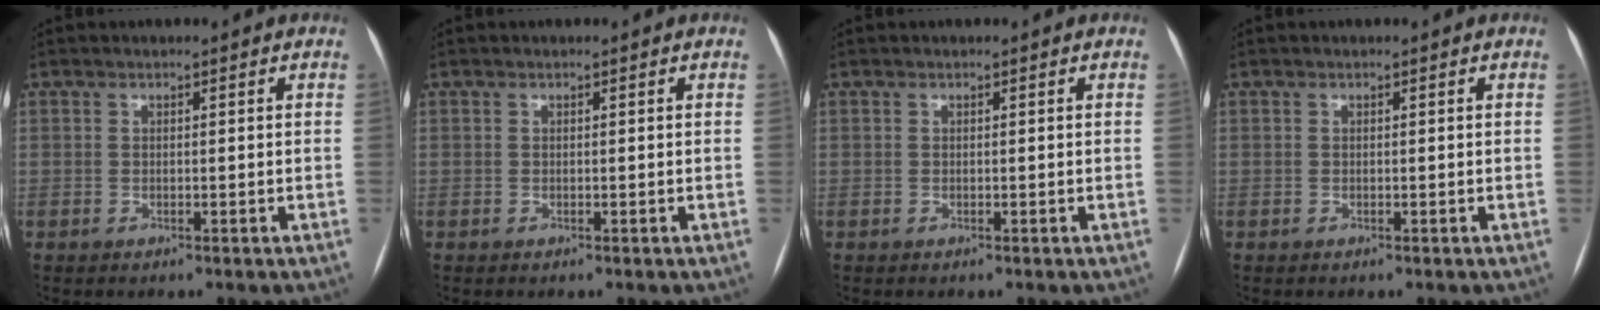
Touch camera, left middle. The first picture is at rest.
{"total": 0.0}
{"total": 0.0}
{"total": 0.0}